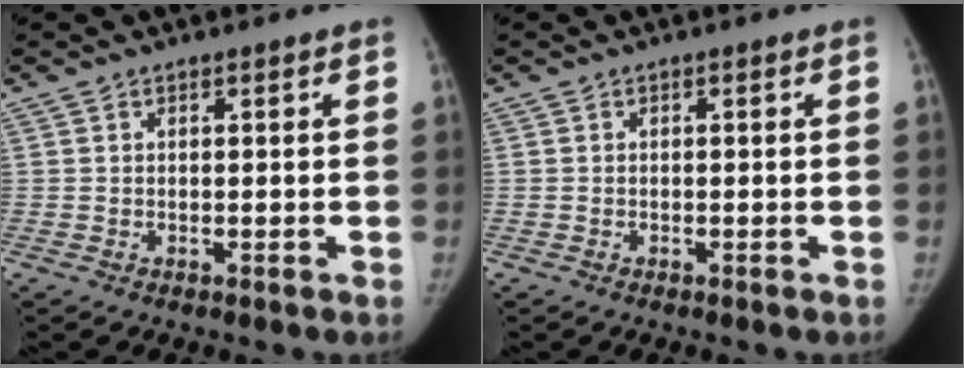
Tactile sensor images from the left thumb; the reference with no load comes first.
{"total": 0.0}